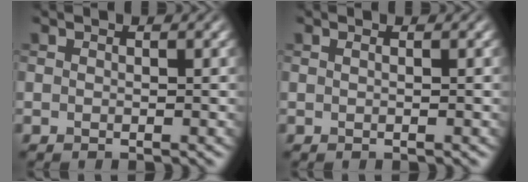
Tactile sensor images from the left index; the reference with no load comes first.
{"total": 0.6, "force": [0.2, 0.3, 0.5], "torque": [-0.008, 0.002, -0.002]}